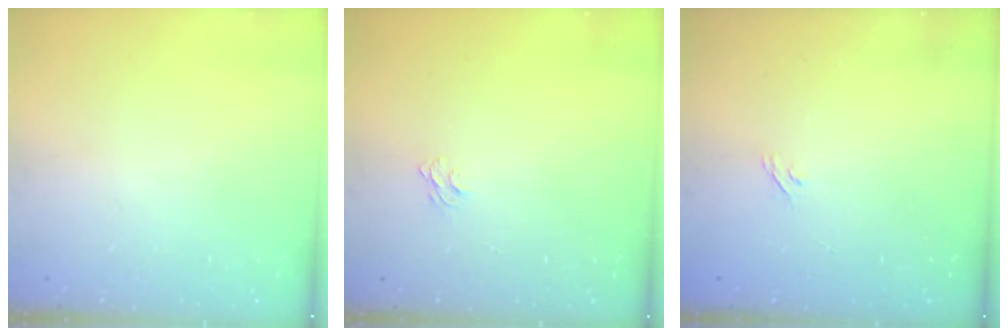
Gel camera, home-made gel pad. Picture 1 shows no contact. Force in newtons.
{"total": 3.5, "press": 3.5, "slide": 0.3}
{"total": 2.2, "press": 1.9, "slide": 1.1}